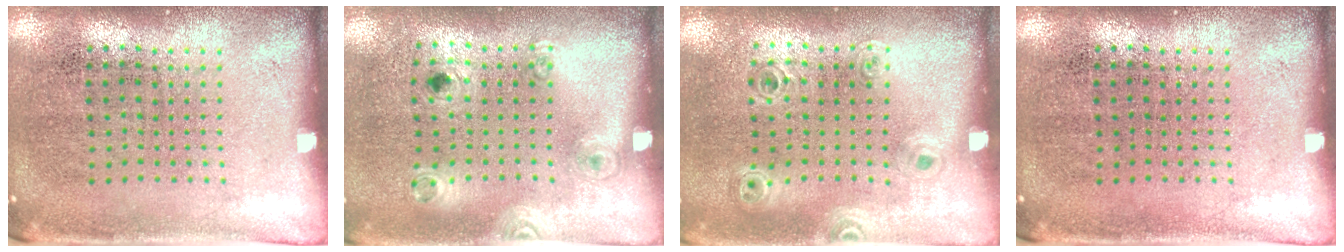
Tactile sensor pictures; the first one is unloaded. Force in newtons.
{"total": 1.2, "press": 0.8, "slide": 0.9}
{"total": 0.9, "press": 0.9, "slide": 0.0}
{"total": 0.0}